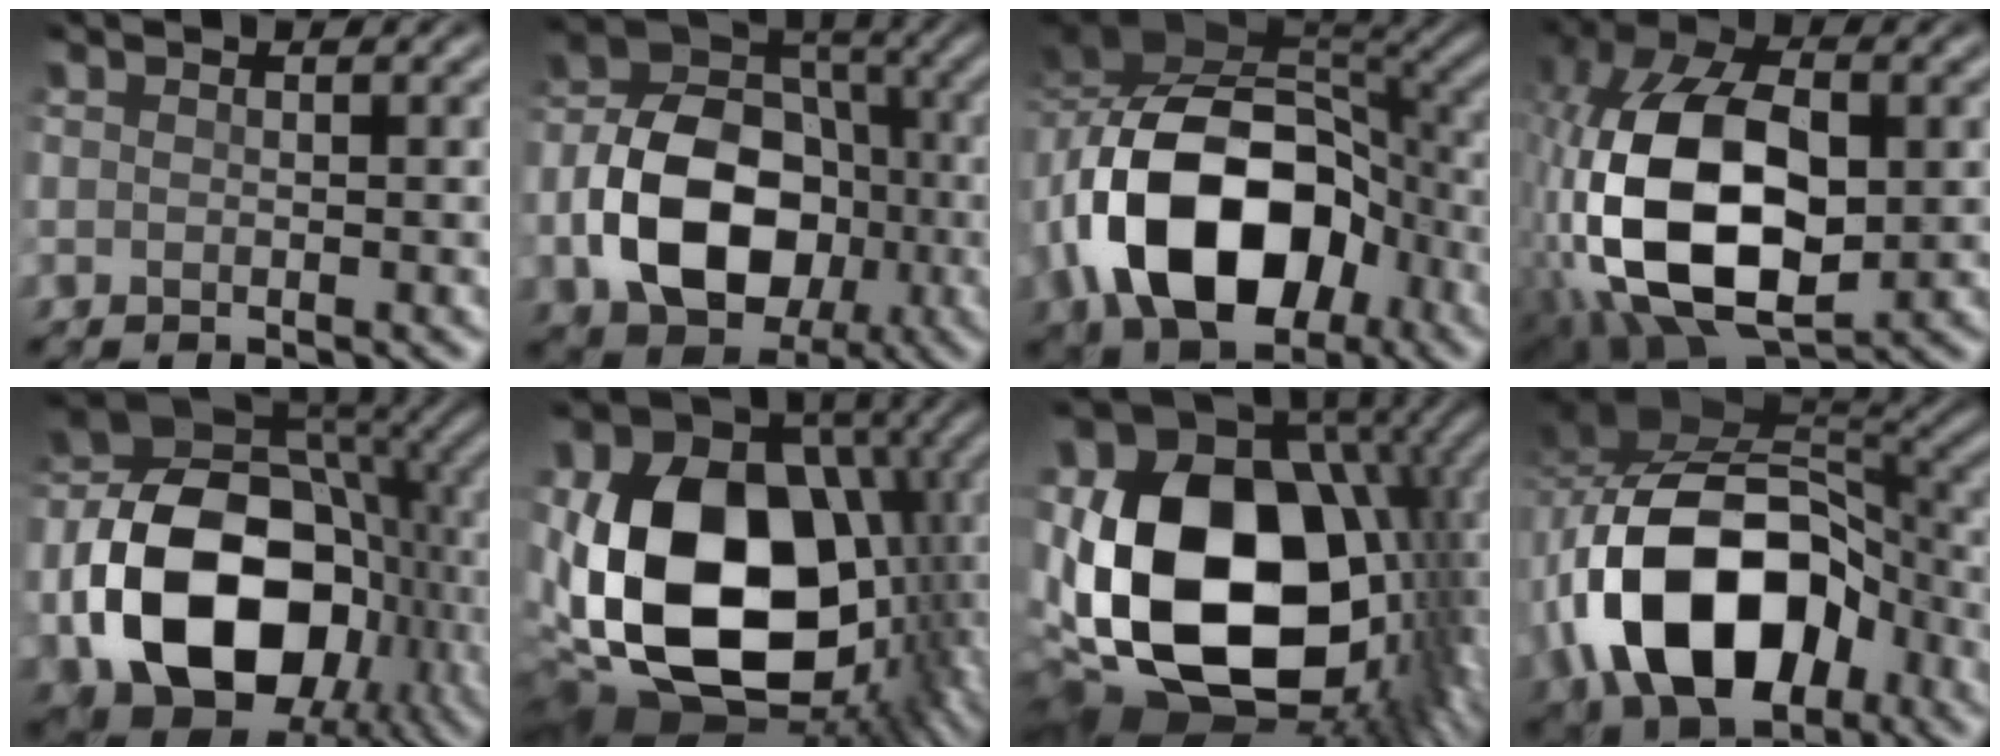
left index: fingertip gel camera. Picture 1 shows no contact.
{"total": 11.6, "force": [-3.0, 7.9, 7.9], "torque": [-0.147, 0.007, -0.060]}
{"total": 14.7, "force": [-4.3, 9.3, 10.6], "torque": [-0.202, 0.004, -0.077]}
{"total": 15.0, "force": [-1.9, 8.5, 12.2], "torque": [-0.270, 0.001, -0.039]}
{"total": 16.3, "force": [-4.3, 11.2, 11.1], "torque": [-0.211, -0.017, -0.068]}
{"total": 19.4, "force": [-1.7, 13.7, 13.6], "torque": [-0.287, -0.023, -0.012]}
{"total": 20.7, "force": [-0.7, 13.5, 15.7], "torque": [-0.359, -0.009, 0.005]}
{"total": 13.9, "force": [-4.7, 8.5, 10.0], "torque": [-0.184, 0.006, -0.087]}